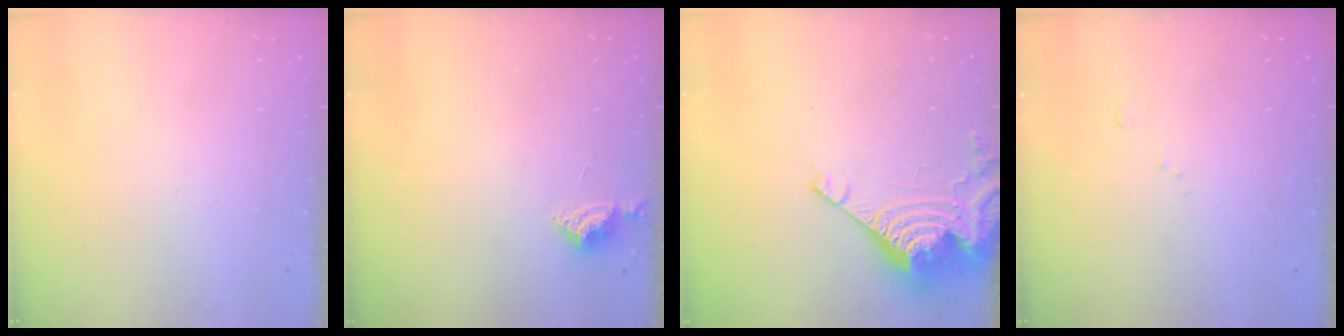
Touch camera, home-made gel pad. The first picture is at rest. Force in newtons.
{"total": 4.0, "press": 4.0, "slide": 0.7}
{"total": 10.1, "press": 10.1, "slide": 1.1}
{"total": 4.5, "press": 4.4, "slide": 0.5}